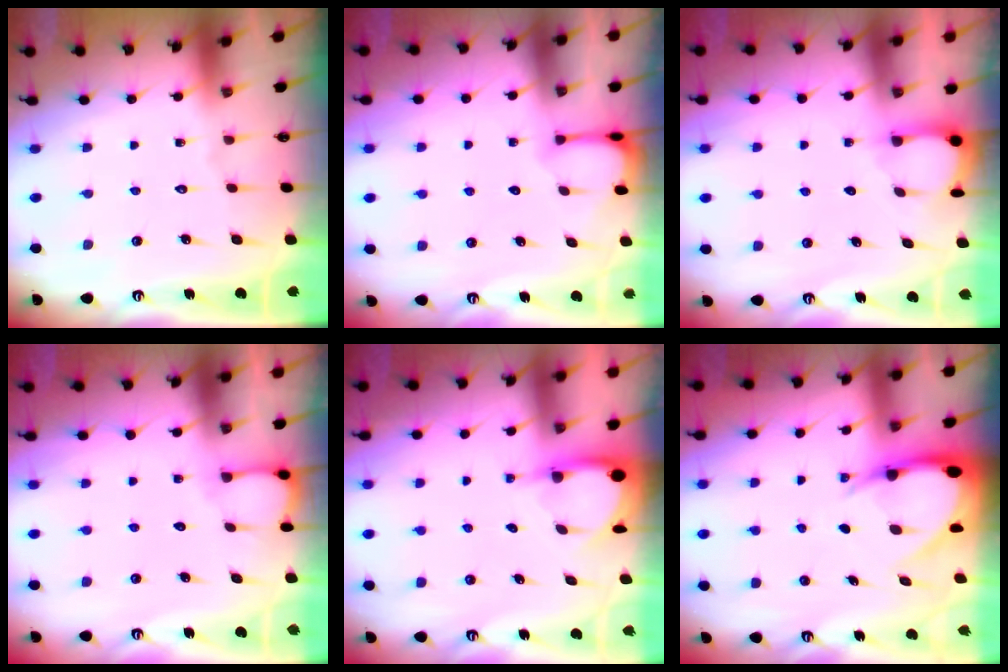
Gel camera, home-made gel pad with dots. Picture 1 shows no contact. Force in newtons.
{"total": 2.0, "press": 2.0, "slide": 0.2}
{"total": 3.1, "press": 3.1, "slide": 0.4}
{"total": 2.7, "press": 2.7, "slide": 0.3}
{"total": 3.4, "press": 3.4, "slide": 0.2}
{"total": 7.5, "press": 7.4, "slide": 0.9}